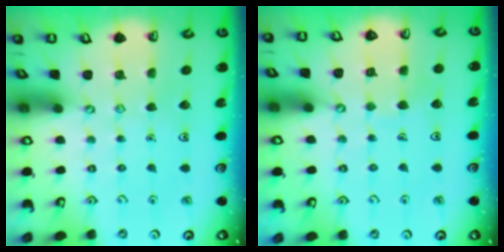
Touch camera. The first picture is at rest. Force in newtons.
{"total": 3.8, "press": 3.8, "slide": 0.3}